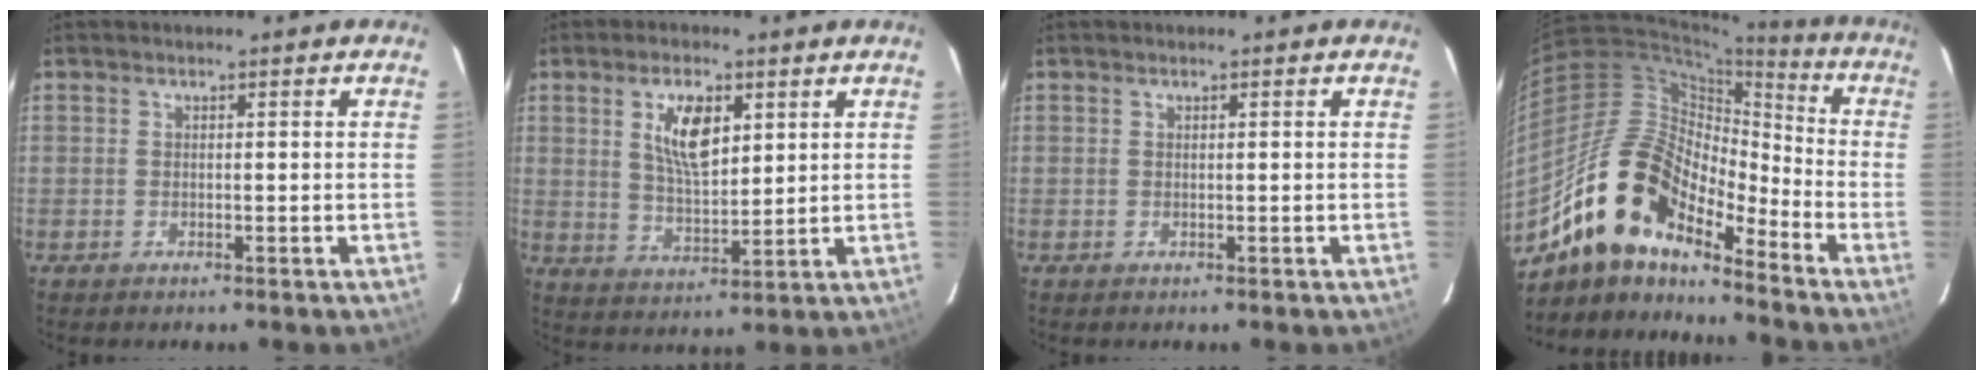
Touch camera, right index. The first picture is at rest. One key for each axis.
{"total": 8.7, "fx": 3.4, "fy": 3.9, "fz": 7.0, "tx": -0.127, "ty": 0.003, "tz": 0.068}
{"total": 0.0}
{"total": 16.2, "fx": -12.6, "fy": 5.9, "fz": 8.4, "tx": -0.144, "ty": 0.008, "tz": -0.247}